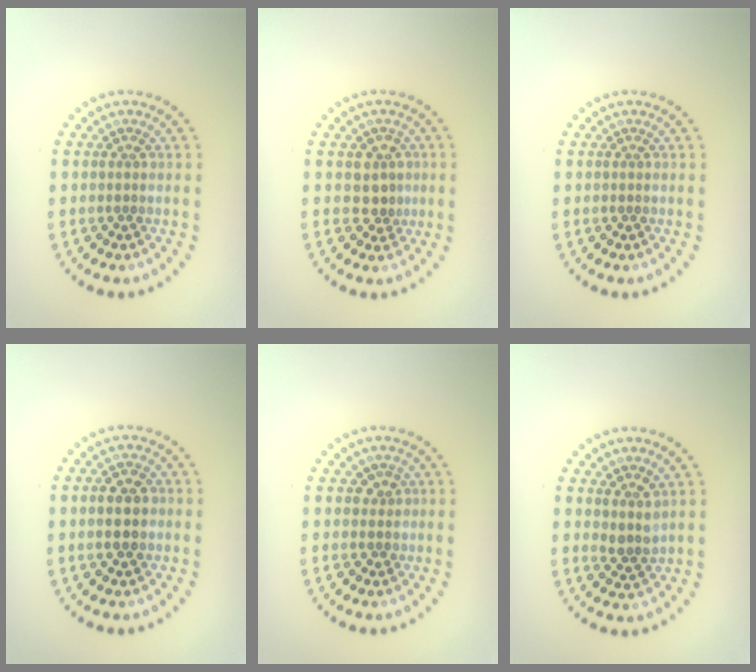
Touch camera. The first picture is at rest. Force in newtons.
{"total": 2.1, "press": 1.9, "slide": 0.9}
{"total": 0.0}
{"total": 2.7, "press": 2.7, "slide": 0.3}
{"total": 1.3, "press": 1.0, "slide": 0.7}
{"total": 1.9, "press": 1.6, "slide": 1.0}